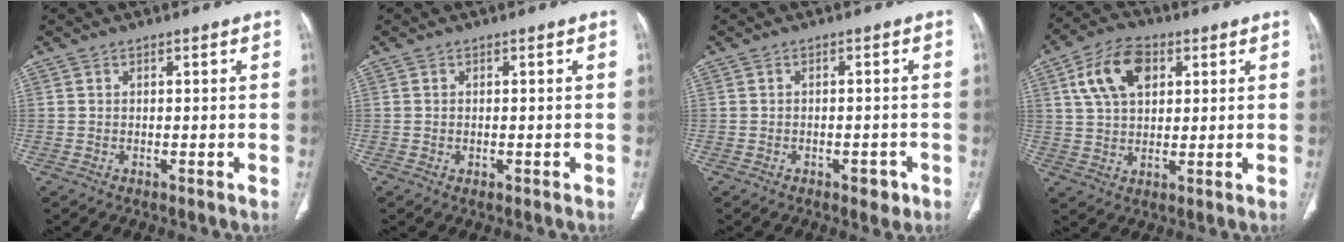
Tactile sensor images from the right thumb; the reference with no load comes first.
{"total": 0.8, "force": [-0.2, 0.5, 0.5], "torque": [-0.011, 0.000, 0.000]}
{"total": 2.8, "force": [-1.5, 1.6, 1.7], "torque": [-0.013, 0.006, -0.015]}
{"total": 11.3, "force": [4.1, 7.1, 7.9], "torque": [-0.132, 0.004, 0.072]}